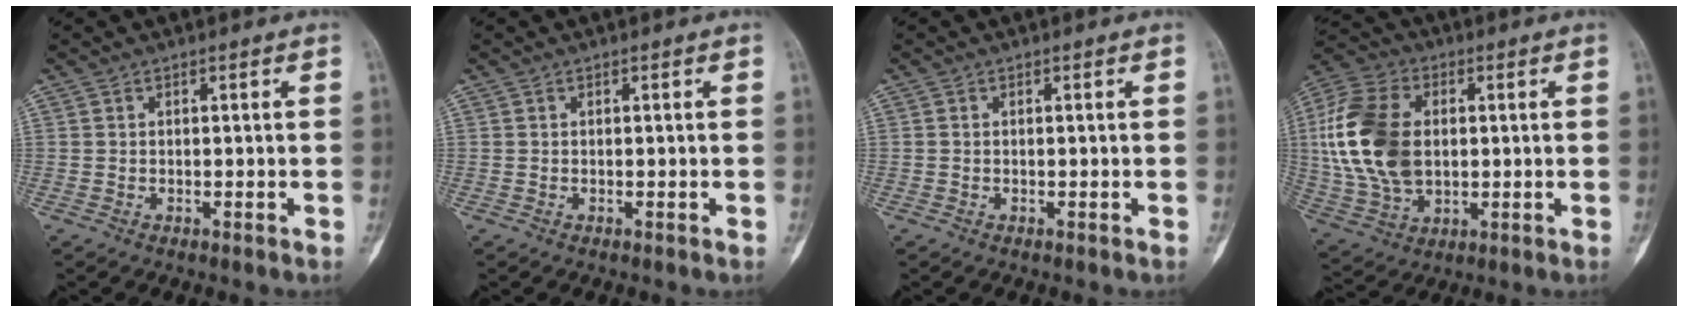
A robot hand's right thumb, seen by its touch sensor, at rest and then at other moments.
{"total": 0.0}
{"total": 0.0}
{"total": 19.0, "force": [1.5, 12.6, 14.2], "torque": [-0.287, 0.007, 0.033]}